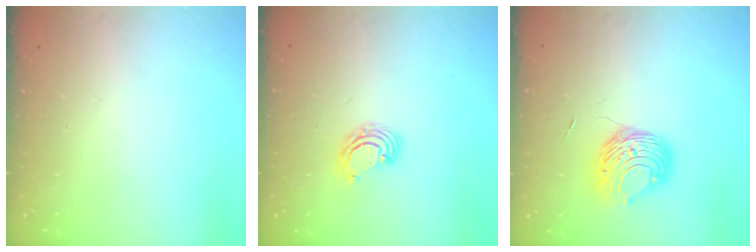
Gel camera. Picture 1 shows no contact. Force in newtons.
{"total": 4.2, "press": 4.2, "slide": 0.2}
{"total": 9.2, "press": 9.2, "slide": 0.5}